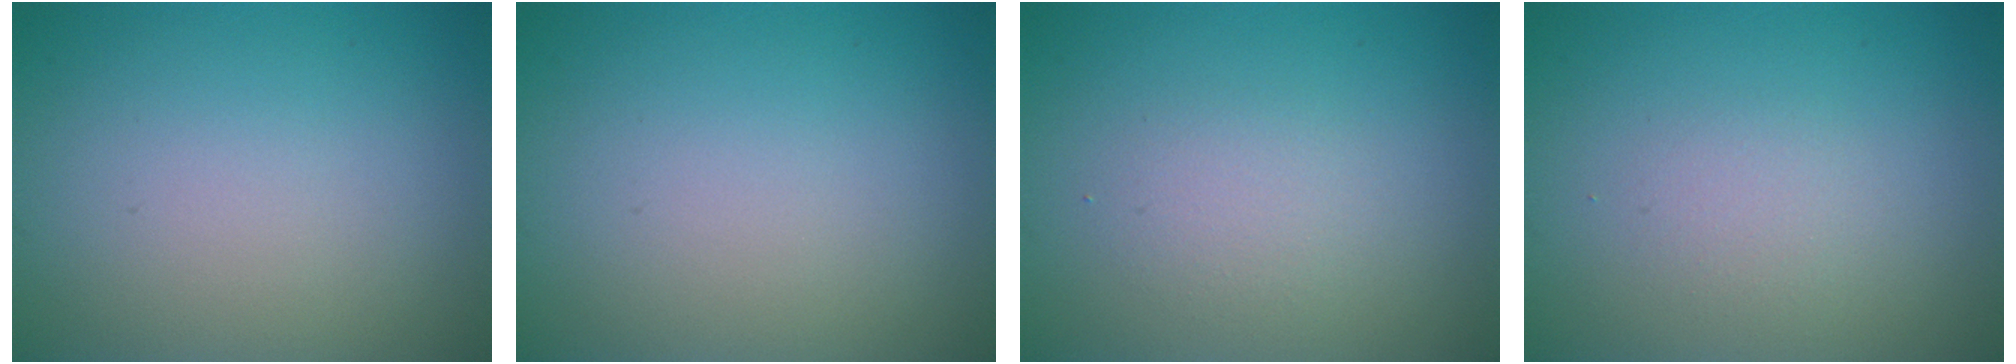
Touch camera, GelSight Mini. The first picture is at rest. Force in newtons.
{"total": 0.0}
{"total": 1.6, "press": 1.6, "slide": 0.2}
{"total": 1.3, "press": 1.3, "slide": 0.1}